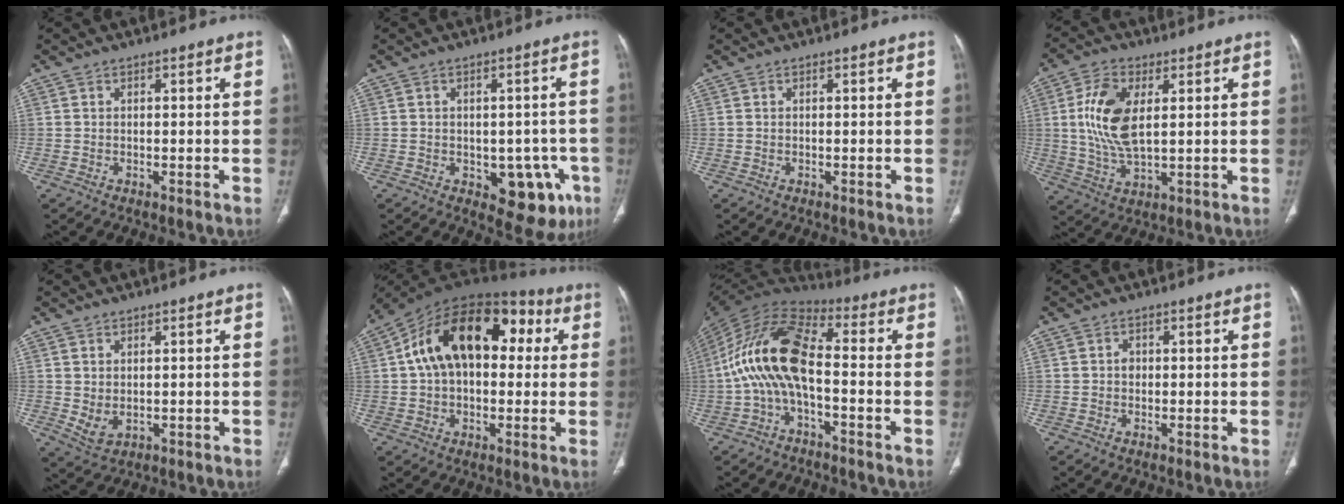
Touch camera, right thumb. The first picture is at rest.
{"total": 10.6, "force": [-3.8, 6.3, 7.6], "torque": [-0.051, 0.011, -0.036]}
{"total": 0.0}
{"total": 11.7, "force": [2.3, 5.7, 9.9], "torque": [-0.205, -0.008, 0.048]}
{"total": 3.6, "force": [0.4, 2.5, 2.6], "torque": [-0.047, -0.007, 0.022]}
{"total": 21.6, "force": [4.4, 13.2, 16.5], "torque": [-0.247, 0.047, 0.060]}
{"total": 15.3, "force": [-2.1, 7.1, 13.3], "torque": [-0.260, 0.052, -0.052]}
{"total": 1.4, "force": [0.2, 1.1, 0.8], "torque": [-0.008, 0.003, 0.002]}